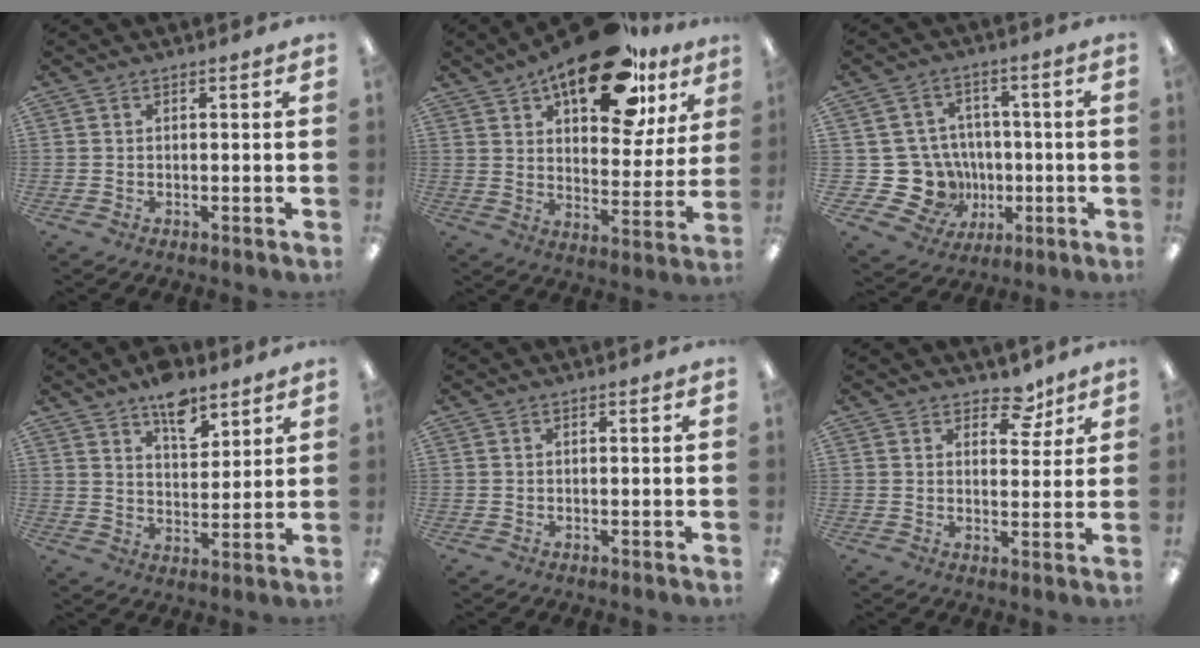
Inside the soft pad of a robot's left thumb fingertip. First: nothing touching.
{"total": 22.0, "force": [14.0, 9.9, 13.9], "torque": [-0.196, -0.066, 0.229]}
{"total": 14.1, "force": [-2.8, 13.0, 4.8], "torque": [-0.119, 0.012, -0.033]}
{"total": 9.2, "force": [6.7, 4.4, 4.5], "torque": [-0.053, -0.041, 0.114]}
{"total": 0.0}
{"total": 6.5, "force": [4.8, 3.5, 2.5], "torque": [-0.017, -0.026, 0.080]}